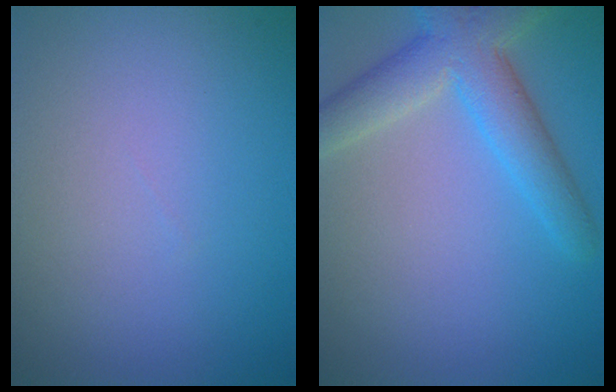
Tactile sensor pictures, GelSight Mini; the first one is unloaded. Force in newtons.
{"total": 5.4, "press": 5.3, "slide": 0.7}